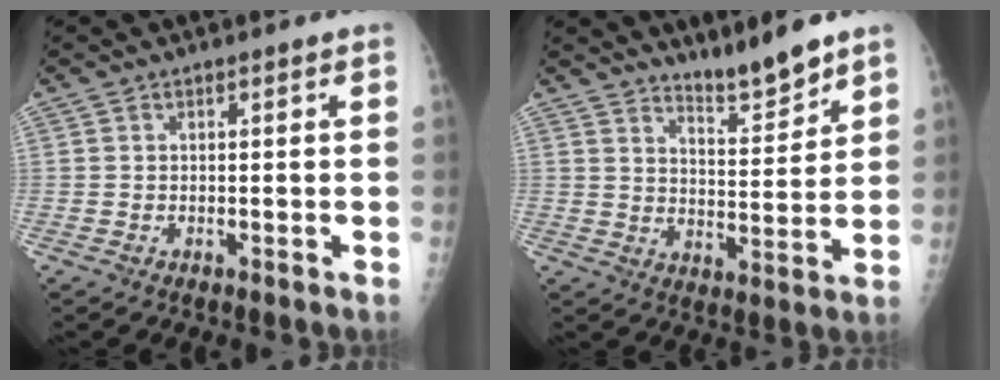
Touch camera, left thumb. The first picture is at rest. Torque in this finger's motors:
{"motor_torque": [0.70, -0.75, 0.32, -0.28, -0.04]}